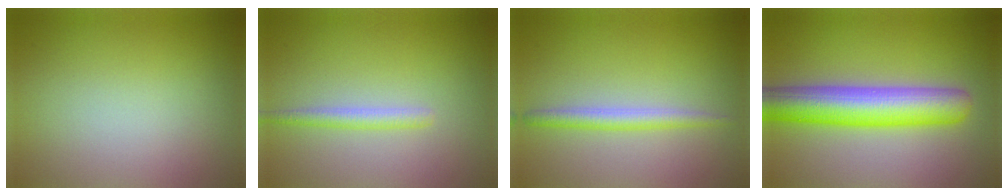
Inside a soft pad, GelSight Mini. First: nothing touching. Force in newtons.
{"total": 1.6, "press": 1.6, "slide": 0.1}
{"total": 2.2, "press": 2.2, "slide": 0.1}
{"total": 8.1, "press": 8.1, "slide": 0.3}